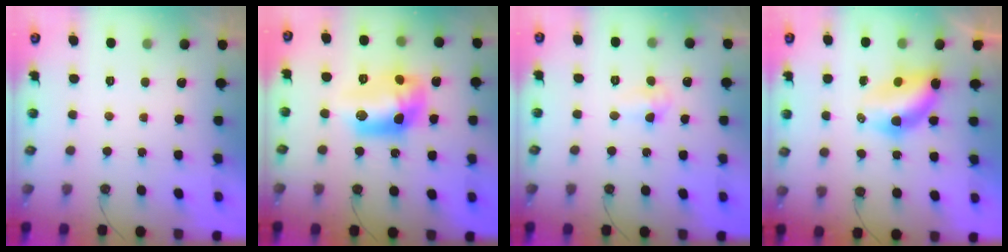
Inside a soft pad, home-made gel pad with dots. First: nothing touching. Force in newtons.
{"total": 13.7, "press": 13.7, "slide": 1.1}
{"total": 5.1, "press": 3.5, "slide": 3.7}
{"total": 6.5, "press": 6.5, "slide": 0.5}